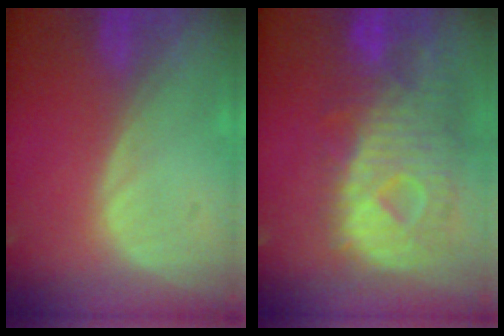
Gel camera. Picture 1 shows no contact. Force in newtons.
{"total": 12.4, "press": 10.7, "slide": 6.3}